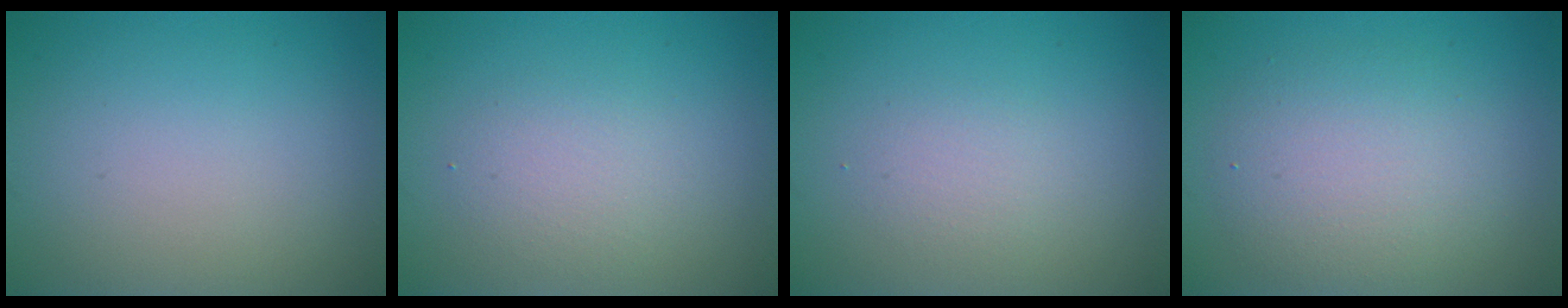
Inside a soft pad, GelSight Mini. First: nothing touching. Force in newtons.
{"total": 2.3, "press": 2.3, "slide": 0.1}
{"total": 1.4, "press": 1.4, "slide": 0.1}
{"total": 4.5, "press": 4.5, "slide": 0.4}